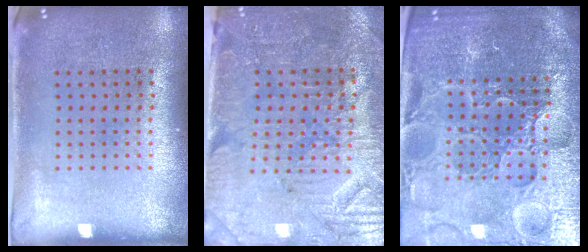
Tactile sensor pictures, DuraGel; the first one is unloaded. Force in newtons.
{"total": 3.8, "press": 3.5, "slide": 1.5}
{"total": 5.7, "press": 5.2, "slide": 2.4}